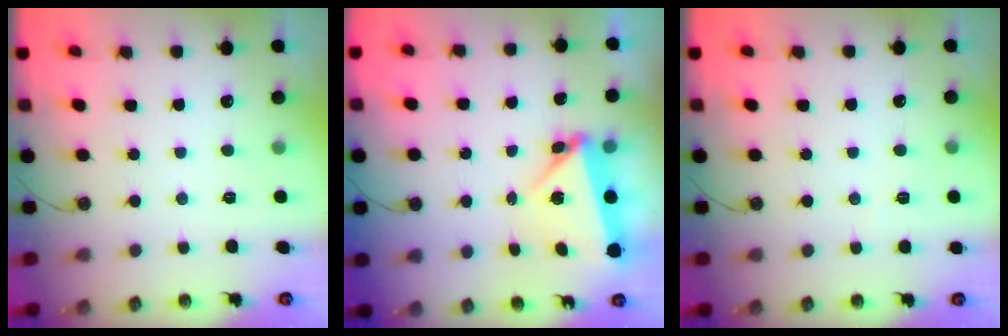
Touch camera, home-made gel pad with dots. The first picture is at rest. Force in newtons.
{"total": 5.9, "press": 5.6, "slide": 1.7}
{"total": 2.7, "press": 2.5, "slide": 1.1}